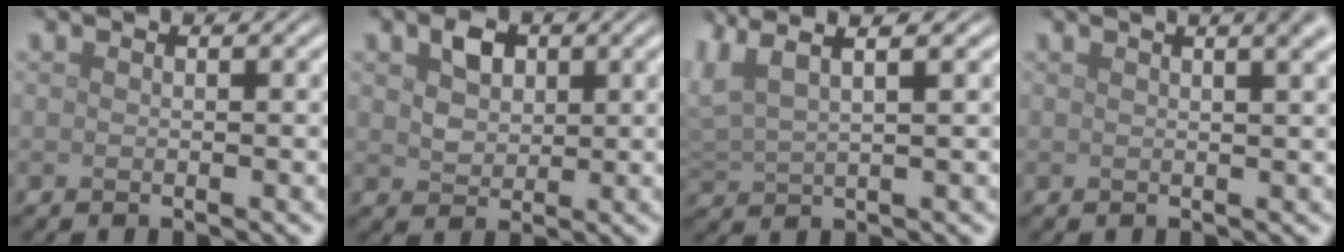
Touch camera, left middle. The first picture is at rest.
{"total": 2.7, "force": [1.1, 2.0, 1.6], "torque": [-0.031, 0.003, 0.017]}
{"total": 4.6, "force": [3.1, 1.2, 3.2], "torque": [-0.078, 0.023, 0.058]}
{"total": 6.5, "force": [3.4, 3.1, 4.5], "torque": [-0.014, 0.049, 0.007]}